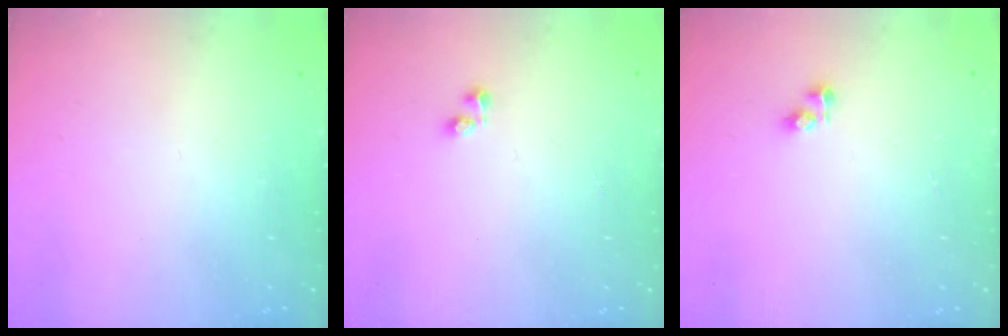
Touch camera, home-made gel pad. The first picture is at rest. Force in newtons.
{"total": 1.4, "press": 1.4, "slide": 0.5}
{"total": 3.1, "press": 3.0, "slide": 0.4}